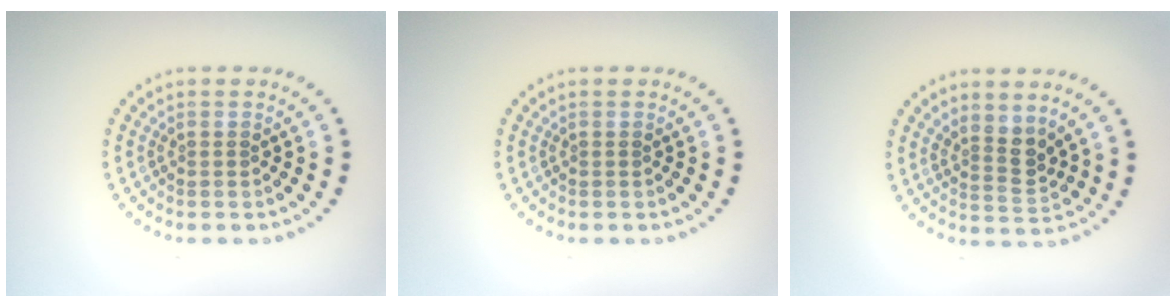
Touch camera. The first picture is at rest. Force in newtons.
{"total": 0.0}
{"total": 2.6, "press": 2.0, "slide": 1.7}